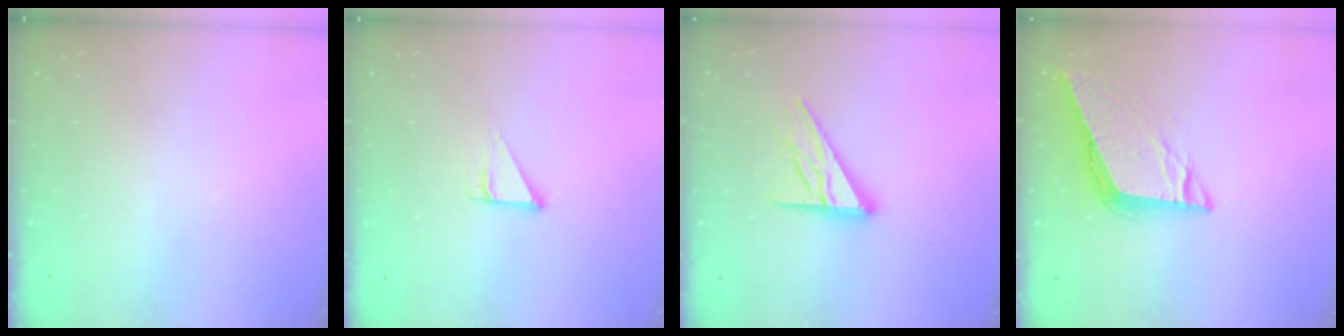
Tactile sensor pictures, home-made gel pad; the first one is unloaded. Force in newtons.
{"total": 3.1, "press": 3.1, "slide": 0.2}
{"total": 13.9, "press": 13.8, "slide": 1.3}
{"total": 9.8, "press": 9.3, "slide": 3.0}